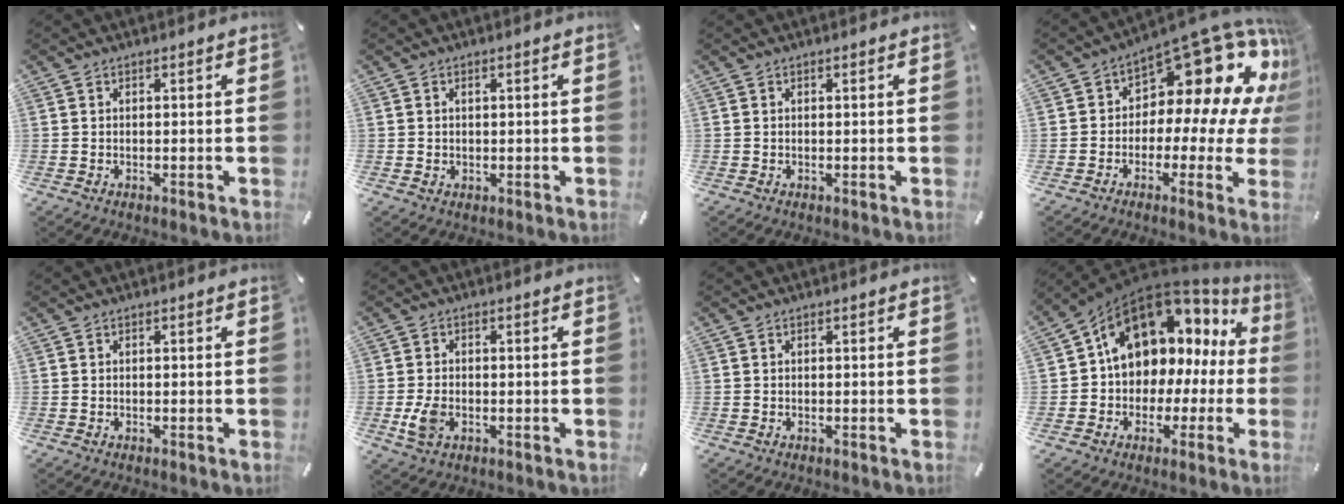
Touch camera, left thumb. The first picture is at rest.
{"total": 1.0, "force": [0.3, 0.8, 0.4], "torque": [-0.002, 0.001, 0.003]}
{"total": 0.0}
{"total": 16.9, "force": [8.3, 9.3, 11.4], "torque": [-0.151, -0.077, 0.135]}
{"total": 0.0}
{"total": 4.8, "force": [-1.2, 3.1, 3.5], "torque": [-0.086, -0.003, -0.025]}
{"total": 0.0}
{"total": 12.4, "force": [6.4, 8.8, 6.0], "torque": [-0.103, -0.051, 0.115]}